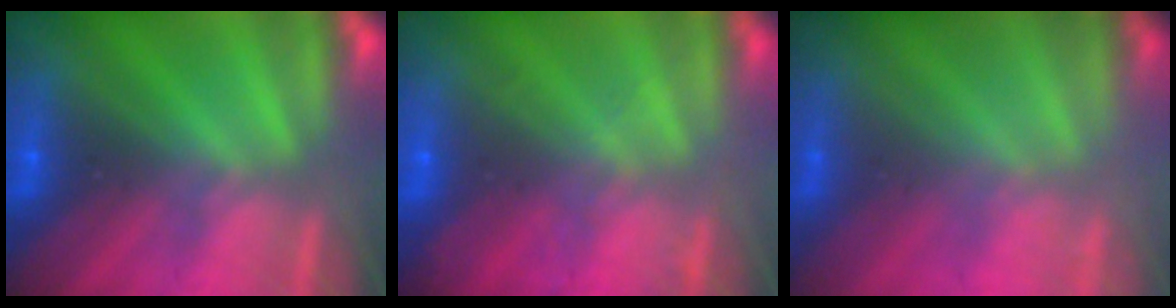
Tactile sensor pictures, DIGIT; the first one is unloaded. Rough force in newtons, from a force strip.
{"total": 2.1}
{"total": 1.8}